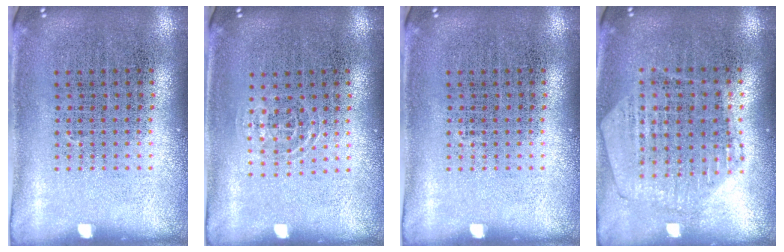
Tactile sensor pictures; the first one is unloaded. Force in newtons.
{"total": 0.8, "press": 0.5, "slide": 0.6}
{"total": 0.0}
{"total": 0.6, "press": 0.6, "slide": 0.1}